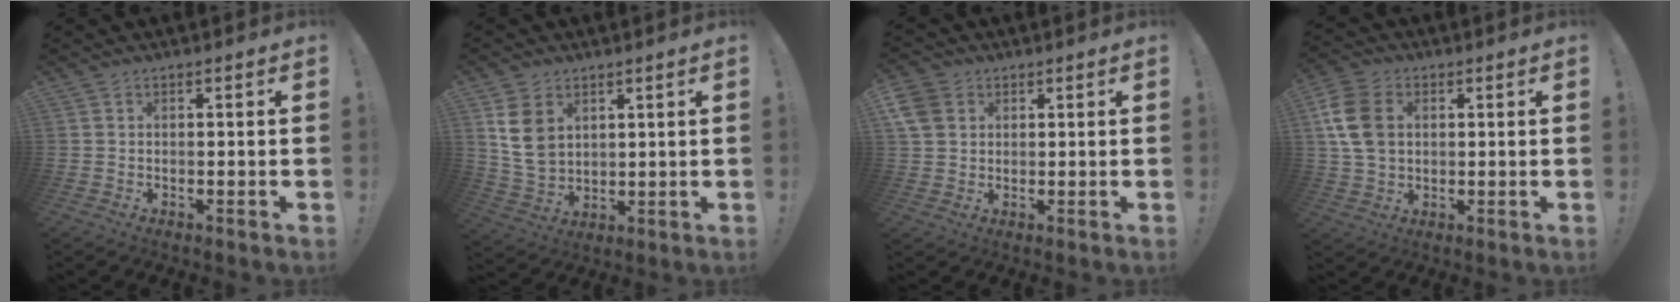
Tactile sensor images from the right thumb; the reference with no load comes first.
{"total": 10.2, "force": [4.2, 7.7, 5.2], "torque": [-0.098, -0.013, 0.085]}
{"total": 7.6, "force": [2.9, 6.5, 2.8], "torque": [-0.051, -0.010, 0.060]}
{"total": 12.6, "force": [2.5, 9.4, 8.0], "torque": [-0.155, 0.006, 0.052]}